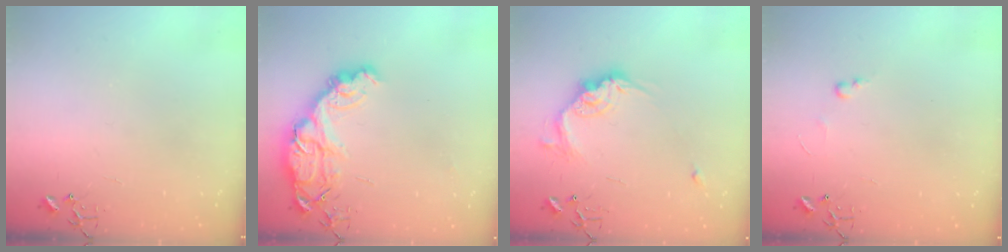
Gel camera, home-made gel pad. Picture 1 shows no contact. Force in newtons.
{"total": 15.0, "press": 14.9, "slide": 1.2}
{"total": 14.6, "press": 14.6, "slide": 0.9}
{"total": 2.7, "press": 2.7, "slide": 0.4}